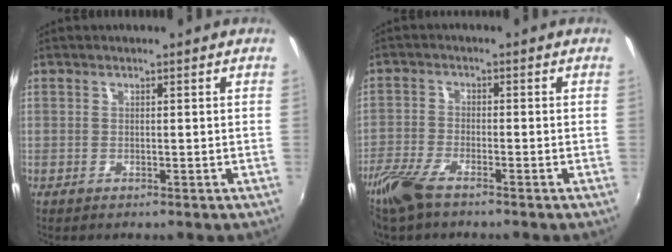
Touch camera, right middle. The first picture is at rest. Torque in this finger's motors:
{"motor_torque": [0.50, -0.48, 0.10, 0.08]}